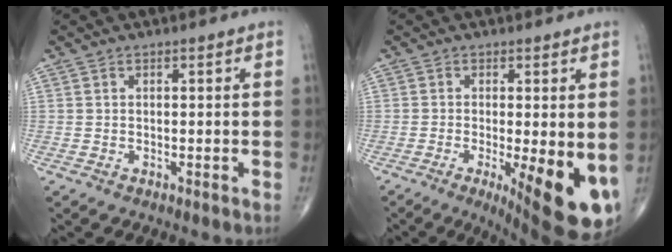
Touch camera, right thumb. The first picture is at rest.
{"total": 13.8, "force": [-3.7, 4.1, 12.6], "torque": [-0.147, -0.021, -0.040]}